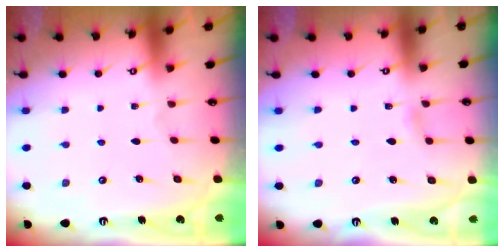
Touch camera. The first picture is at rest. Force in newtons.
{"total": 1.7, "press": 1.7, "slide": 0.2}